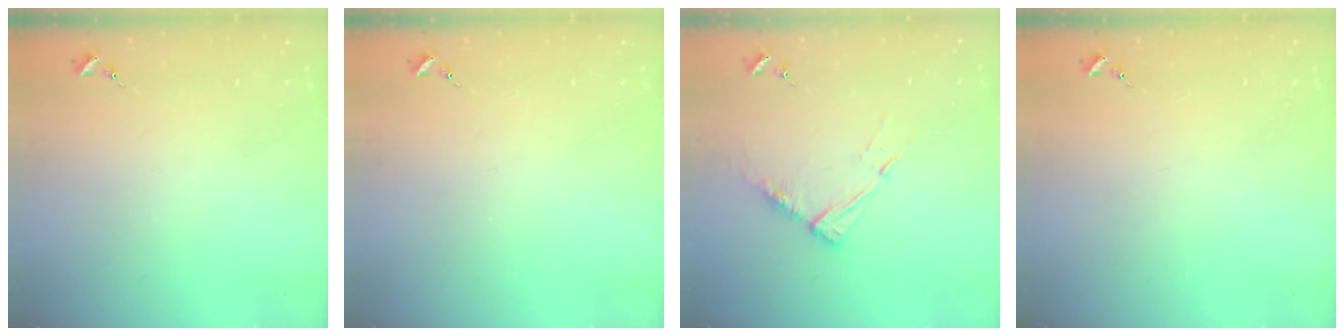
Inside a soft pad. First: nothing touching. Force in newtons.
{"total": 0.0}
{"total": 9.4, "press": 9.4, "slide": 0.6}
{"total": 0.0}